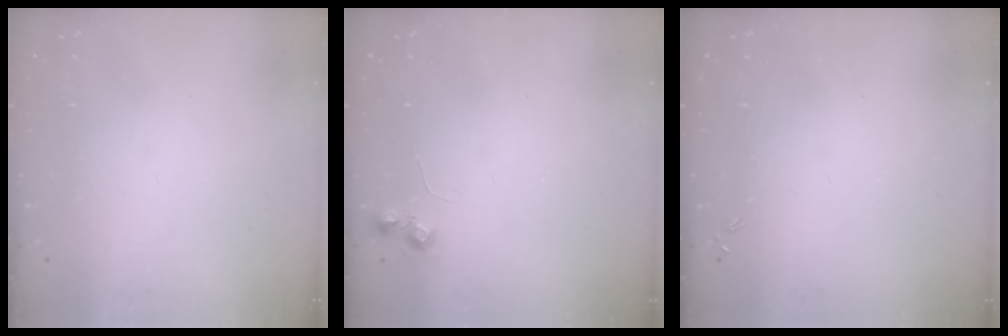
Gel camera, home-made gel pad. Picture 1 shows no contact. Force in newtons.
{"total": 5.9, "press": 5.8, "slide": 0.8}
{"total": 0.0}